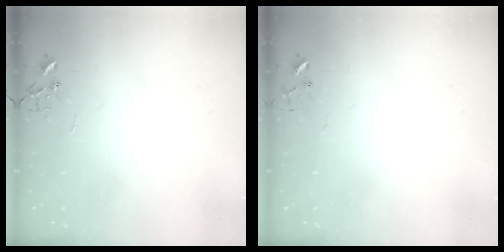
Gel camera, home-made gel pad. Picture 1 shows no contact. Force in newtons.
{"total": 3.8, "press": 3.8, "slide": 0.3}